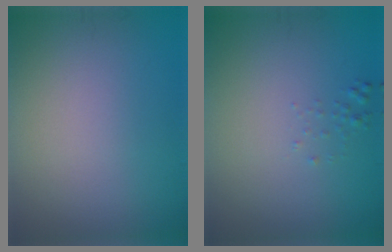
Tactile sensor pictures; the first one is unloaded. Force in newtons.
{"total": 0.5, "press": 0.5, "slide": 0.0}